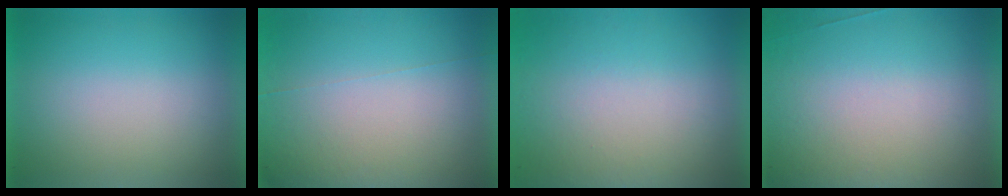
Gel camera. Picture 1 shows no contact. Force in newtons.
{"total": 4.4}
{"total": 8.1}
{"total": 4.5}